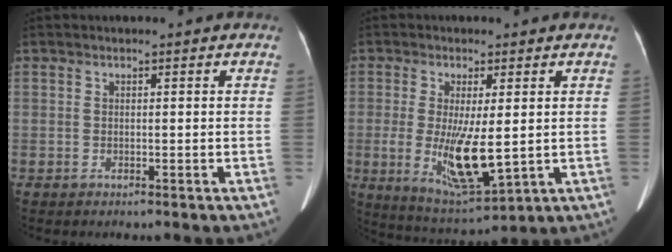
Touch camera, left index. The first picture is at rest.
{"total": 9.7, "force": [-0.8, 2.3, 9.4], "torque": [-0.178, -0.031, 0.001]}